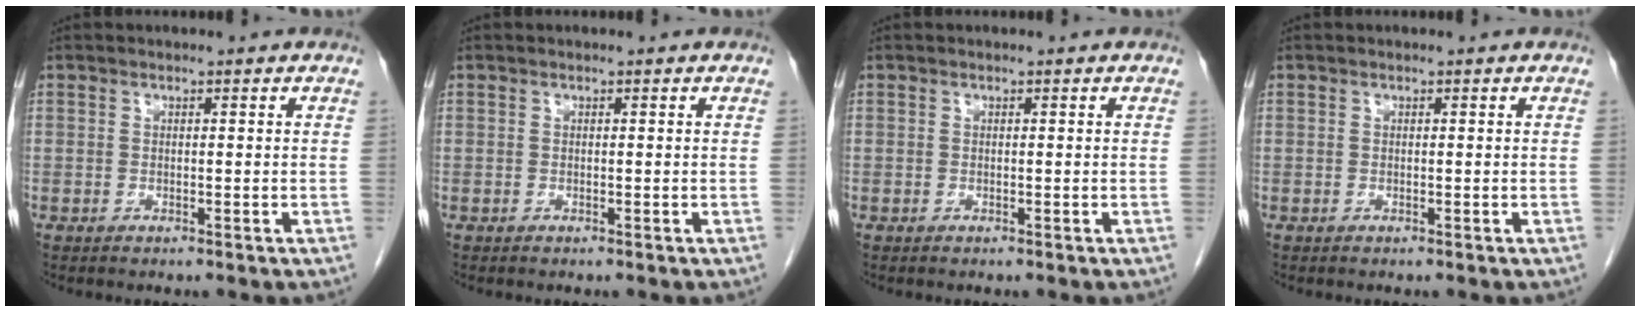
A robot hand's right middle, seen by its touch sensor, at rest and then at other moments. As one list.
[{"total": 0.0}, {"total": 0.0}, {"total": 0.0}]